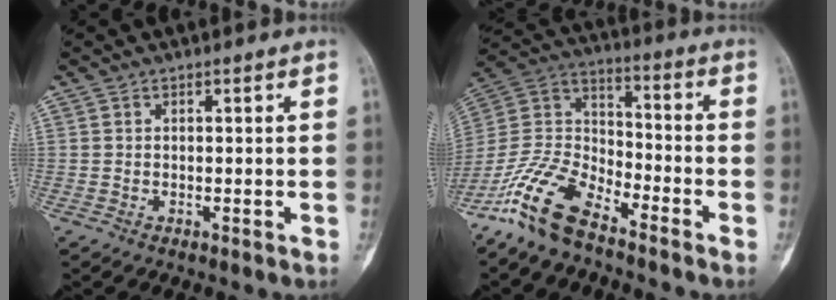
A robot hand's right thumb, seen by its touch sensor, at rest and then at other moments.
{"total": 14.1, "force": [-10.4, 5.3, 7.9], "torque": [-0.156, 0.062, -0.209]}